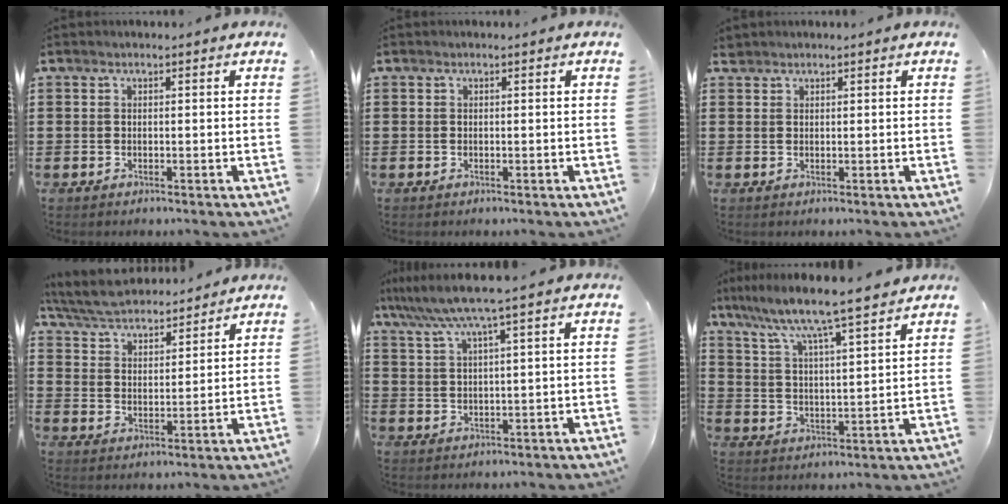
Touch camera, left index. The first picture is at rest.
{"total": 0.0}
{"total": 0.9, "force": [0.8, 0.3, 0.1], "torque": [-0.005, 0.001, 0.017]}
{"total": 6.0, "force": [5.7, 0.9, 1.6], "torque": [-0.055, -0.022, 0.102]}
{"total": 5.6, "force": [3.6, -0.4, 4.2], "torque": [-0.093, -0.009, 0.059]}
{"total": 6.5, "force": [5.9, -0.5, 2.8], "torque": [-0.080, -0.042, 0.093]}